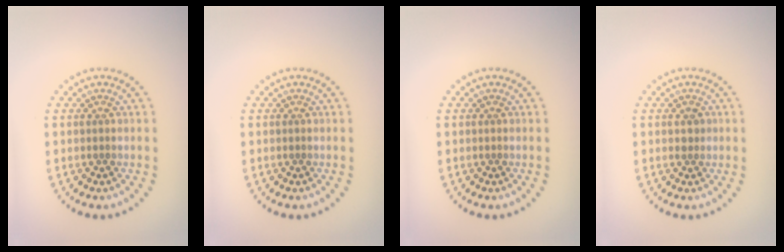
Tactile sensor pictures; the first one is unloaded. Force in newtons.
{"total": 0.0}
{"total": 0.0}
{"total": 0.9, "press": 0.9, "slide": 0.3}